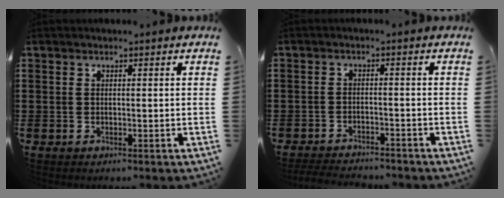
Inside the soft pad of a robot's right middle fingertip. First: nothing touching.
{"total": 3.2, "force": [-3.1, 0.3, 0.4], "torque": [-0.010, 0.000, -0.065]}